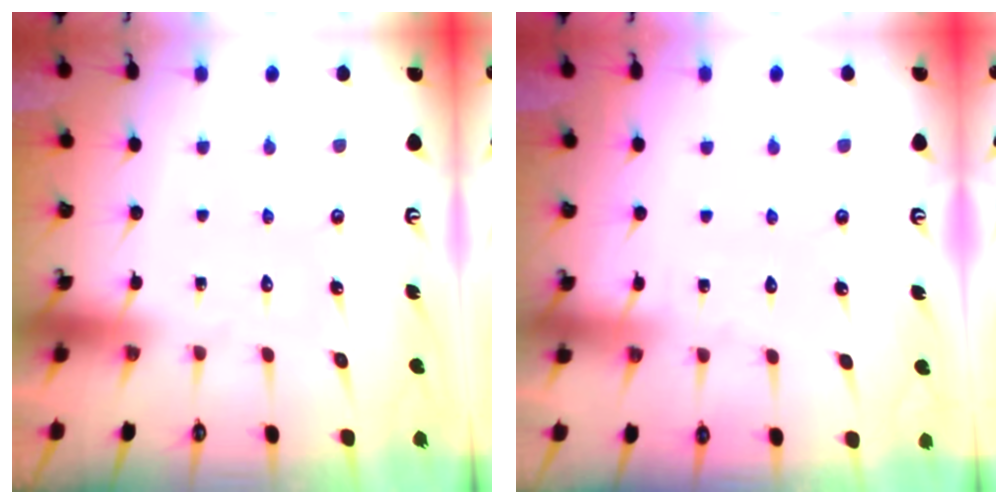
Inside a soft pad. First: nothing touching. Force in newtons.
{"total": 3.0, "press": 2.9, "slide": 0.3}